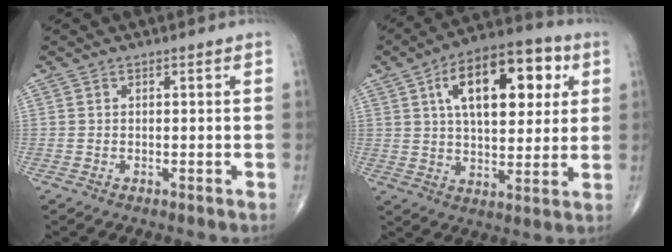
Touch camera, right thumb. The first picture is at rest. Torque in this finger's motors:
{"motor_torque": [0.78, 3.92, 1.05, -0.03, 0.49]}